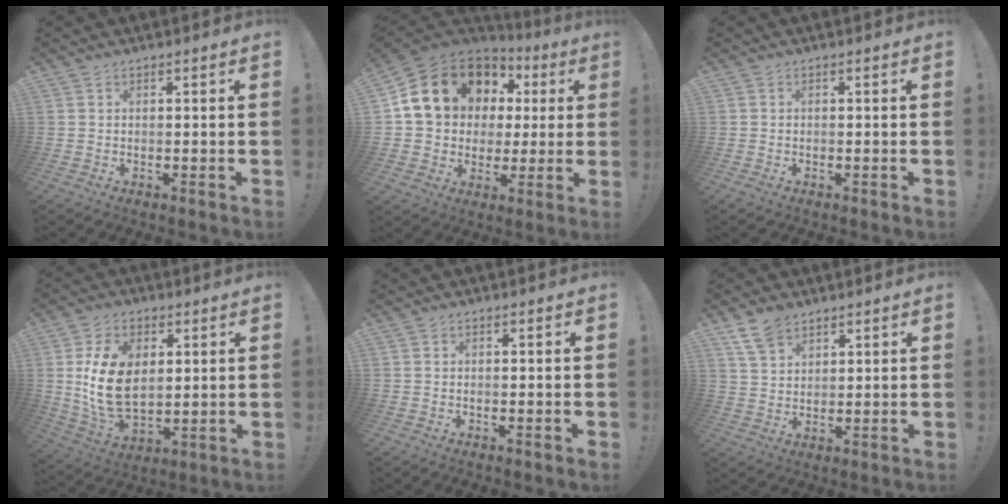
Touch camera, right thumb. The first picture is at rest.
{"total": 18.5, "force": [7.2, 14.4, 9.1], "torque": [-0.146, -0.023, 0.158]}
{"total": 0.7, "force": [-0.5, 0.3, 0.3], "torque": [-0.006, 0.002, -0.009]}
{"total": 18.2, "force": [3.3, 12.3, 13.1], "torque": [-0.232, -0.013, 0.059]}
{"total": 0.0}
{"total": 7.8, "force": [5.5, 4.4, 3.4], "torque": [-0.074, -0.015, 0.109]}